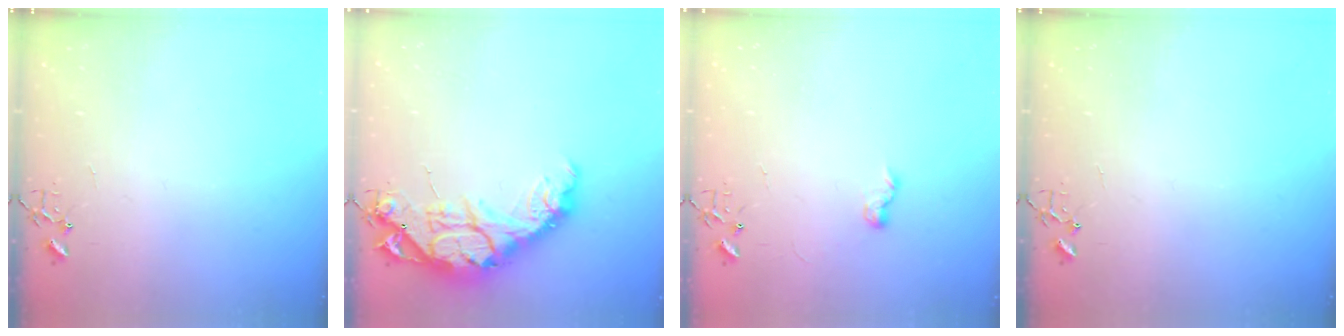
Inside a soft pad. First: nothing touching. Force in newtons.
{"total": 17.5, "press": 17.5, "slide": 1.5}
{"total": 5.6, "press": 5.6, "slide": 0.2}
{"total": 0.0}